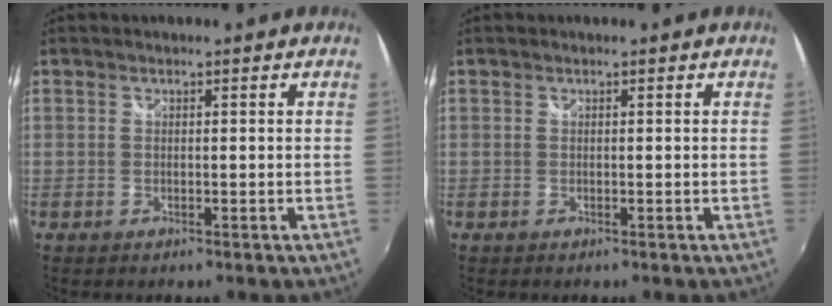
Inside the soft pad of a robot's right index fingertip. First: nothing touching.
{"total": 0.0}